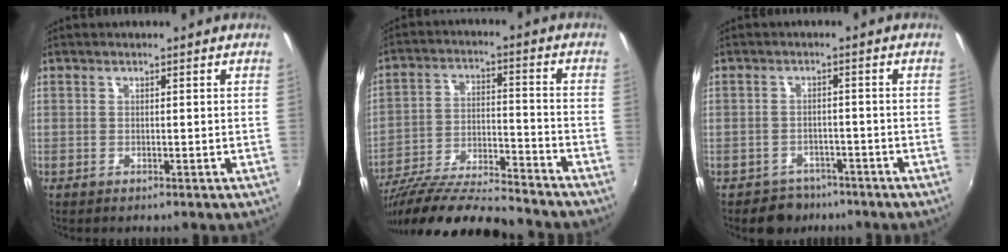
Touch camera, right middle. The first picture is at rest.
{"total": 19.3, "force": [-16.8, 2.2, 9.1], "torque": [-0.174, -0.038, -0.281]}
{"total": 5.0, "force": [-3.8, 3.2, 0.0], "torque": [-0.013, 0.009, -0.060]}